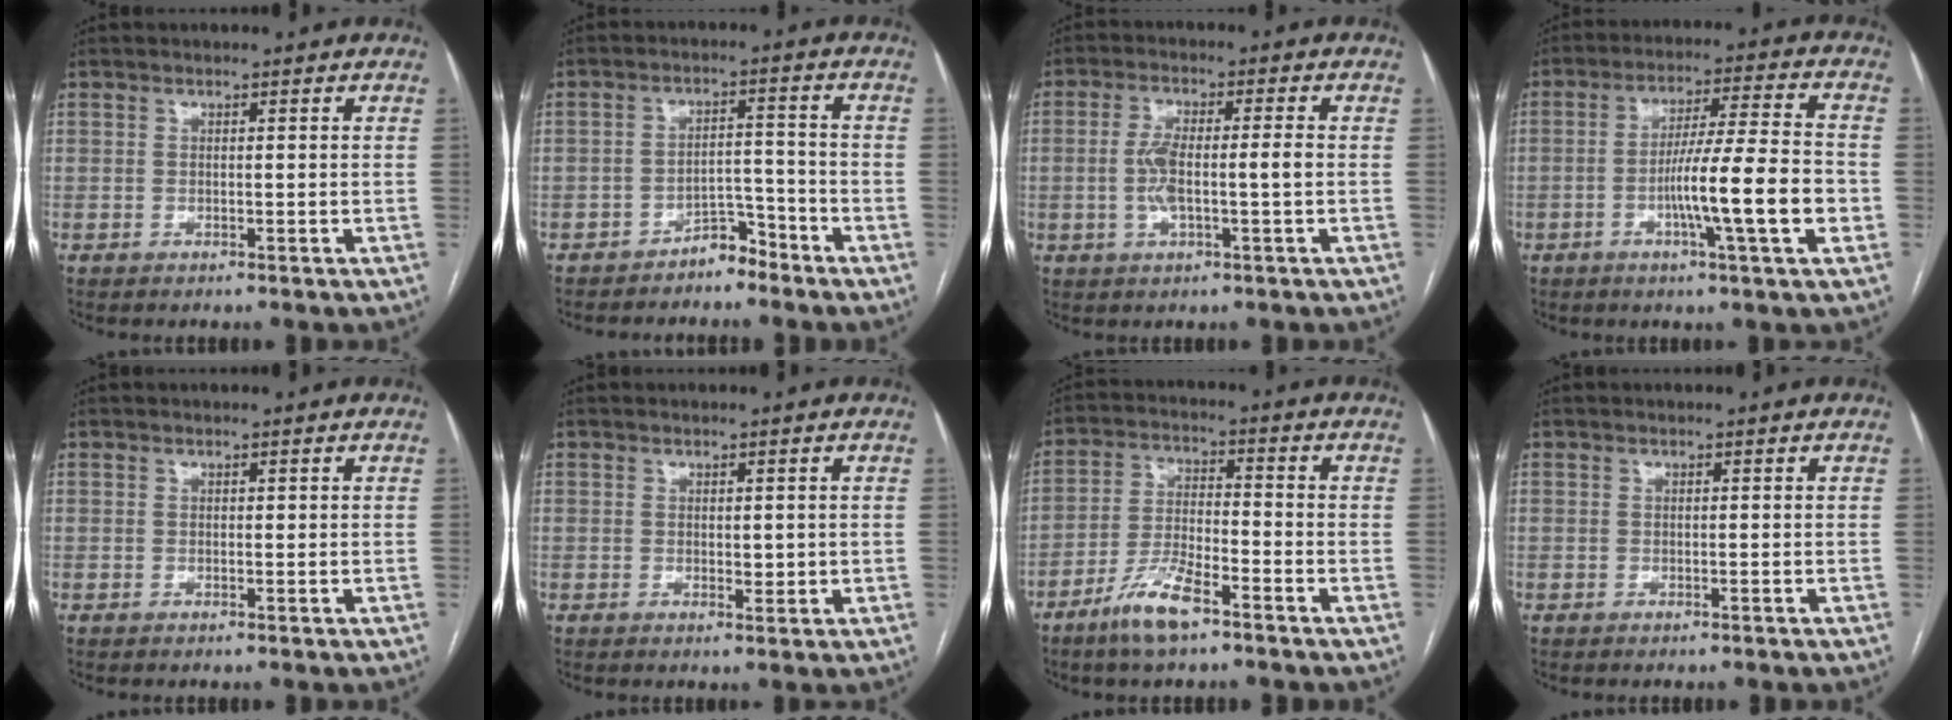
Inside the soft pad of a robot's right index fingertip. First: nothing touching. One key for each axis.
{"total": 4.0, "fx": -3.5, "fy": 1.5, "fz": 1.2, "tx": -0.010, "ty": 0.008, "tz": -0.059}
{"total": 6.3, "fx": -0.7, "fy": 1.1, "fz": 6.2, "tx": -0.128, "ty": 0.009, "tz": -0.013}
{"total": 12.6, "fx": -3.3, "fy": -0.3, "fz": 12.2, "tx": -0.200, "ty": 0.000, "tz": -0.058}
{"total": 0.0}
{"total": 1.7, "fx": 0.2, "fy": 0.8, "fz": 1.4, "tx": -0.018, "ty": -0.005, "tz": 0.005}
{"total": 8.2, "fx": -5.5, "fy": 1.5, "fz": 5.9, "tx": -0.122, "ty": -0.008, "tz": -0.106}
{"total": 0.0}